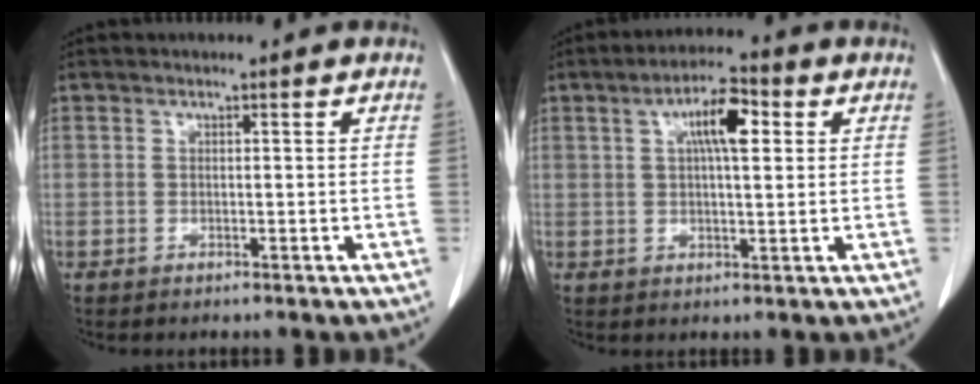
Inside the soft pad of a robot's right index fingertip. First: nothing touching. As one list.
[{"total": 7.3, "force": [2.3, 1.8, 6.6], "torque": [-0.116, 0.016, 0.036]}]